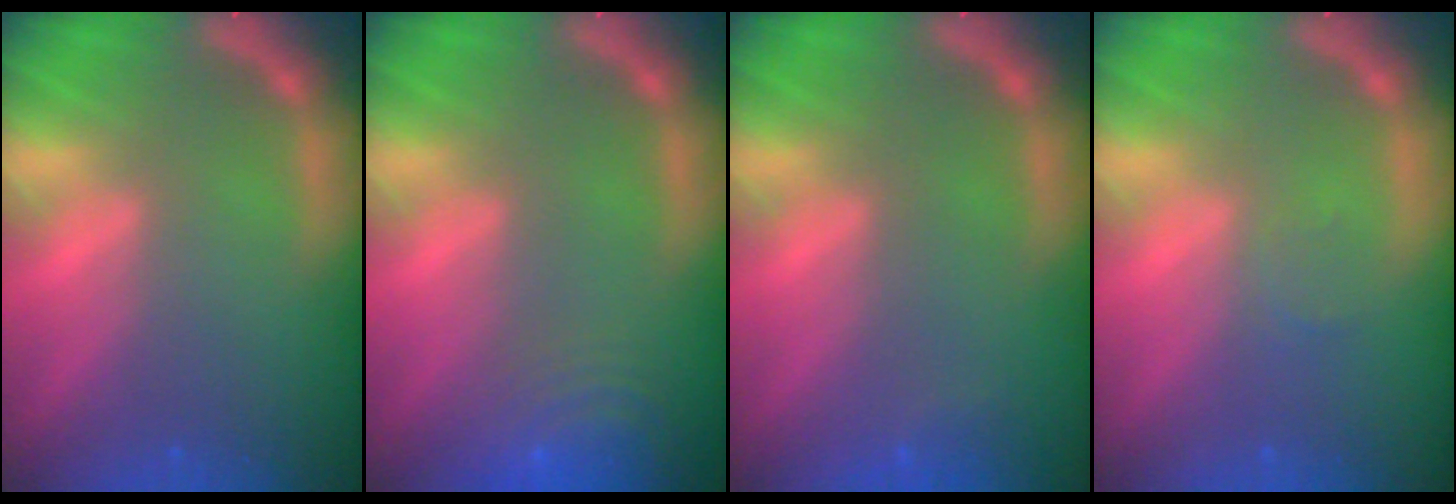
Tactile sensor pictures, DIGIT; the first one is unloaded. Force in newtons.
{"total": 8.5}
{"total": 0.9}
{"total": 1.0}